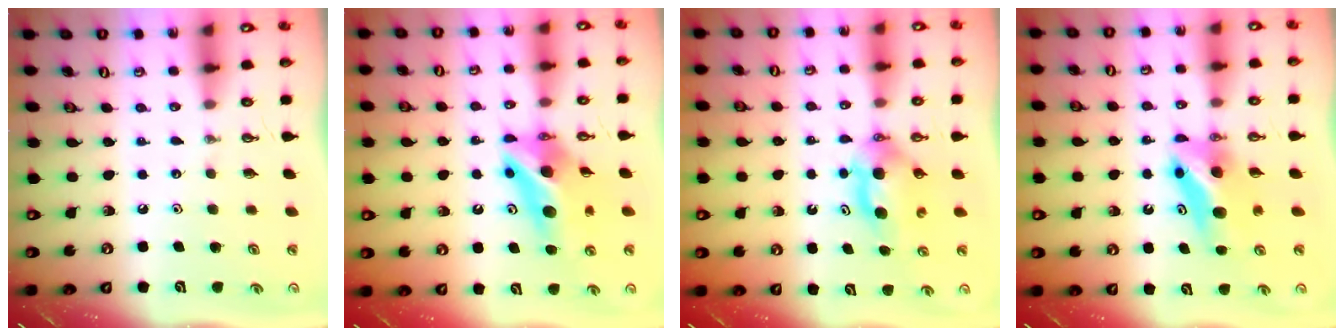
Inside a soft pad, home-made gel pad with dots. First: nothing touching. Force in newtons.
{"total": 12.8, "press": 12.7, "slide": 1.3}
{"total": 6.8, "press": 5.9, "slide": 3.2}
{"total": 6.6, "press": 6.6, "slide": 0.5}